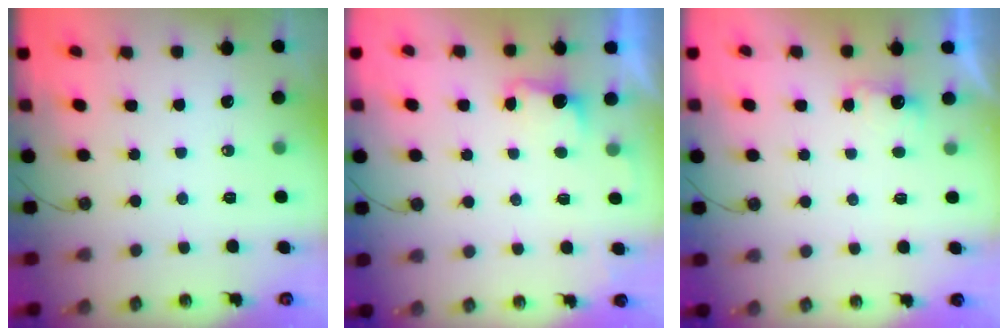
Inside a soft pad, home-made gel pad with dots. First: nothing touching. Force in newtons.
{"total": 2.5, "press": 2.3, "slide": 0.9}
{"total": 2.4, "press": 2.3, "slide": 0.8}